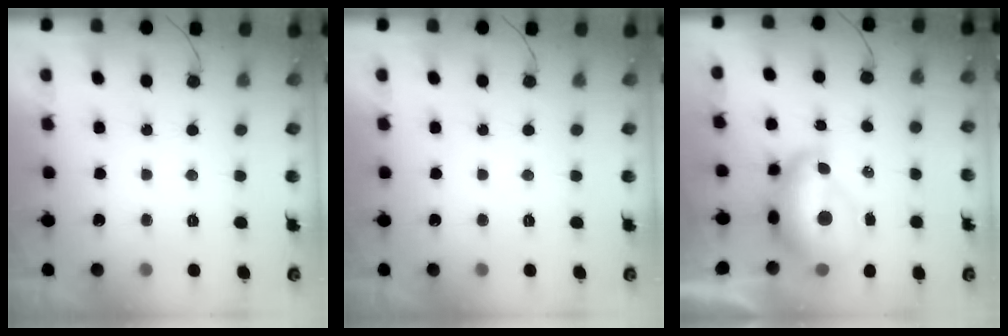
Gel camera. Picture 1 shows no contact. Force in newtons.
{"total": 0.0}
{"total": 11.8, "press": 11.7, "slide": 1.3}